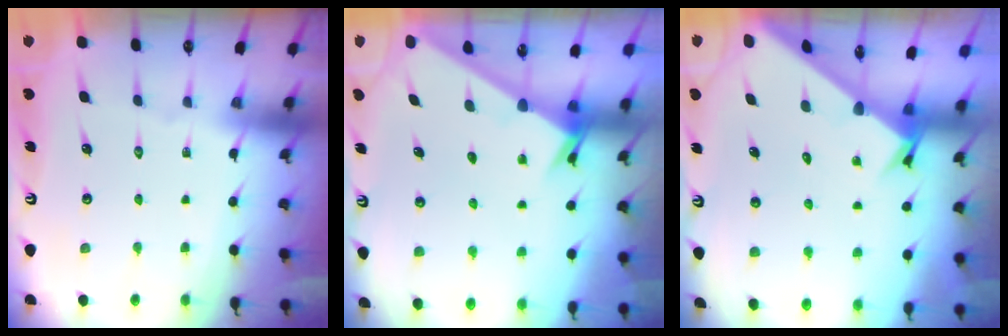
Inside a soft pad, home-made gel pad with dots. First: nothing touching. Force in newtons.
{"total": 2.4, "press": 2.4, "slide": 0.2}
{"total": 2.6, "press": 2.6, "slide": 0.3}